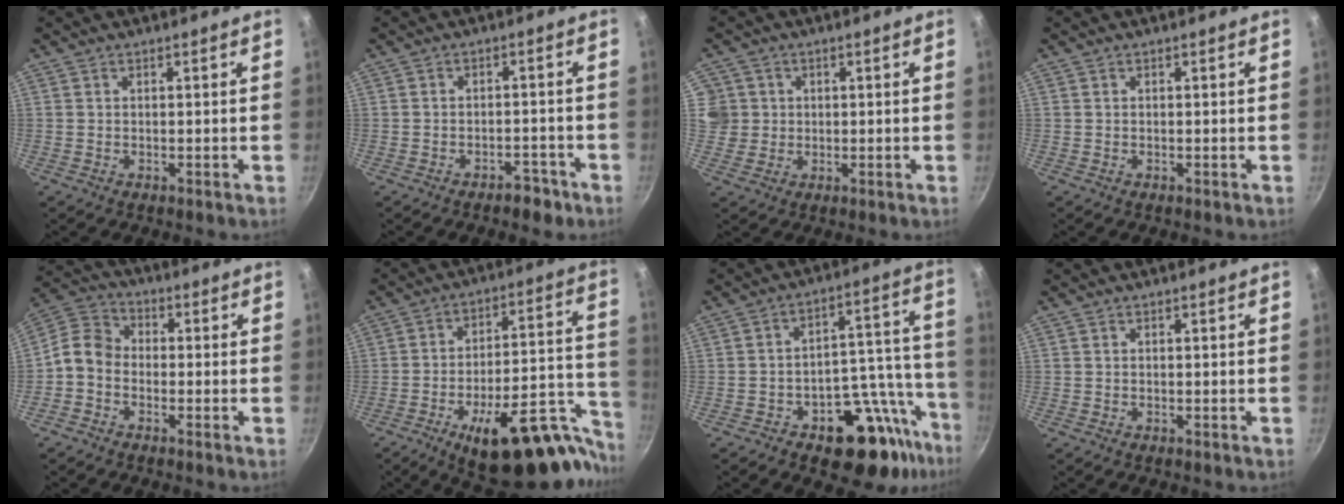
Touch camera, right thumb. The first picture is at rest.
{"total": 3.6, "force": [-2.6, 1.7, 1.9], "torque": [-0.014, 0.021, -0.035]}
{"total": 5.5, "force": [1.2, 5.4, 0.2], "torque": [0.025, 0.007, 0.023]}
{"total": 0.0}
{"total": 7.7, "force": [-1.9, 6.0, 4.4], "torque": [-0.074, 0.032, -0.055]}
{"total": 24.5, "force": [-15.3, 8.5, 17.2], "torque": [-0.142, 0.115, -0.217]}
{"total": 17.2, "force": [-10.1, 7.8, 11.5], "torque": [-0.090, 0.103, -0.138]}
{"total": 0.0}